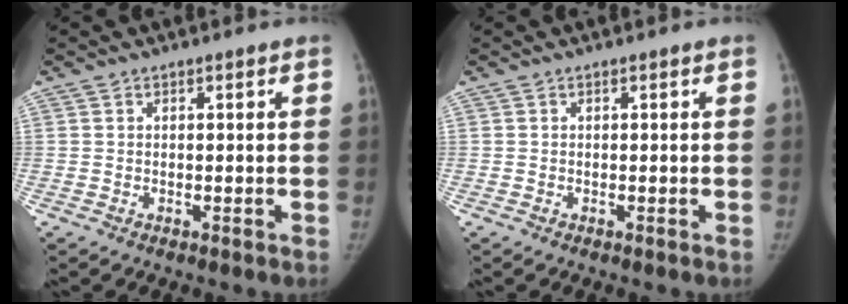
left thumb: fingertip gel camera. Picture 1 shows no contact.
{"total": 0.0}